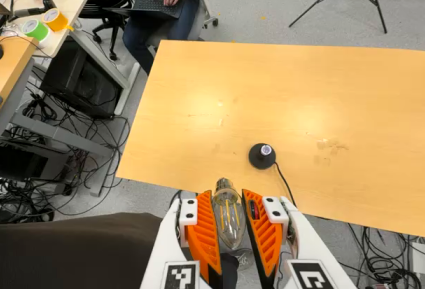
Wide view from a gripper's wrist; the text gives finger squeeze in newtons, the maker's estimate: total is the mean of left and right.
{"total": 13.8, "left": 14.7, "right": 12.9}